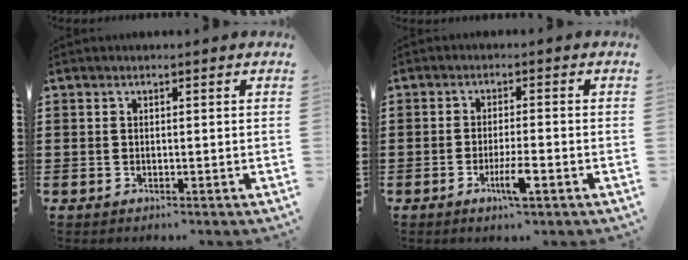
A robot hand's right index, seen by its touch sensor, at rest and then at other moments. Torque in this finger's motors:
{"motor_torque": [1.58, 0.07, 0.59, 0.10]}